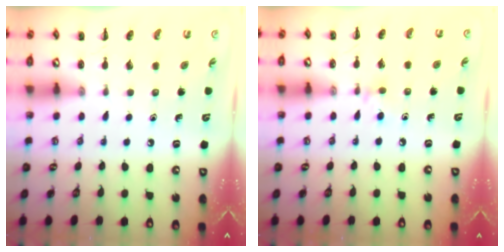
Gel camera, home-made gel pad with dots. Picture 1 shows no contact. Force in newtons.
{"total": 4.2, "press": 3.9, "slide": 1.5}